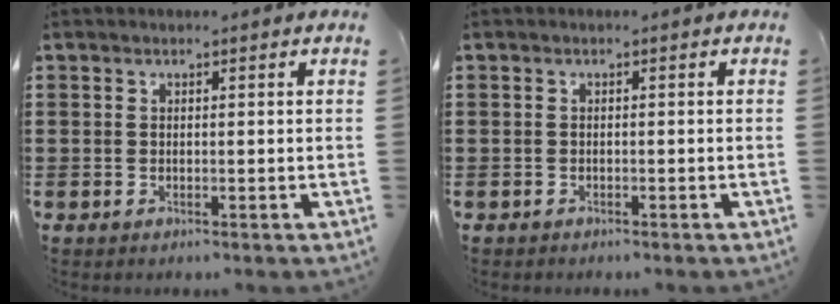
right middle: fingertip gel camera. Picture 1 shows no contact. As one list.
[{"total": 0.7, "force": [-0.6, 0.2, -0.3], "torque": [0.003, 0.001, -0.012]}]